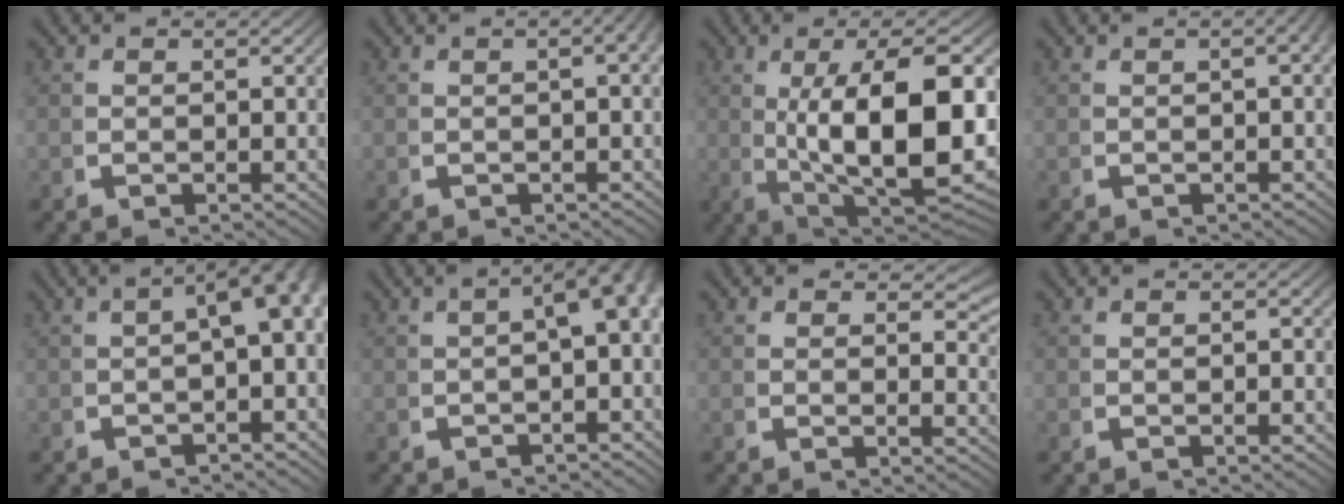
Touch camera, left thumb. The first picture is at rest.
{"total": 4.6, "force": [0.6, 2.2, 4.0], "torque": [-0.033, 0.031, -0.006]}
{"total": 15.8, "force": [-1.5, 8.1, 13.4], "torque": [-0.230, -0.057, 0.016]}
{"total": 3.6, "force": [0.3, 1.6, 3.2], "torque": [-0.030, 0.022, -0.004]}
{"total": 7.1, "force": [0.1, 3.5, 6.1], "torque": [-0.067, 0.015, -0.006]}
{"total": 6.3, "force": [0.1, 3.1, 5.5], "torque": [-0.060, 0.014, -0.006]}
{"total": 3.6, "force": [2.1, 1.6, 2.4], "torque": [-0.011, -0.002, 0.025]}
{"total": 0.0}